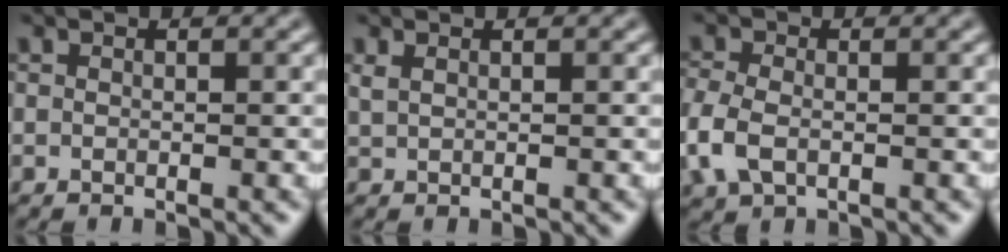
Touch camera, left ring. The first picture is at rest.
{"total": 0.8, "force": [0.6, 0.3, 0.5], "torque": [-0.016, 0.002, 0.015]}
{"total": 3.8, "force": [-1.2, 2.5, 2.6], "torque": [-0.074, -0.004, -0.030]}